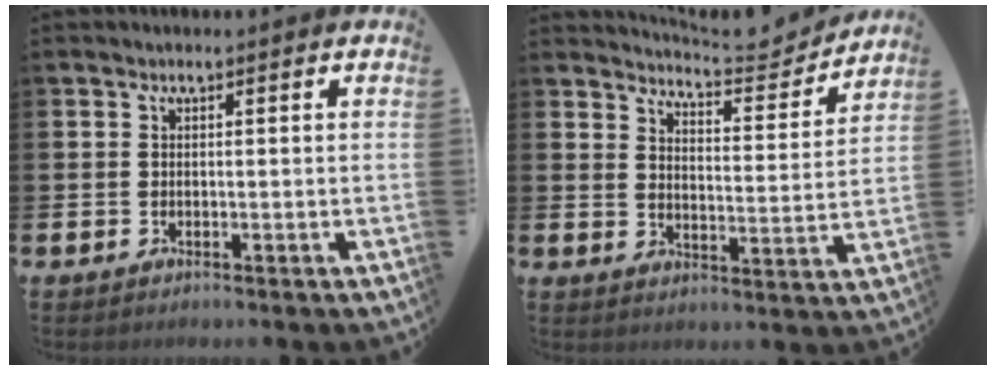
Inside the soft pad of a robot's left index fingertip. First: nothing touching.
{"total": 5.7, "force": [5.6, 0.4, 0.7], "torque": [-0.024, -0.045, 0.095]}